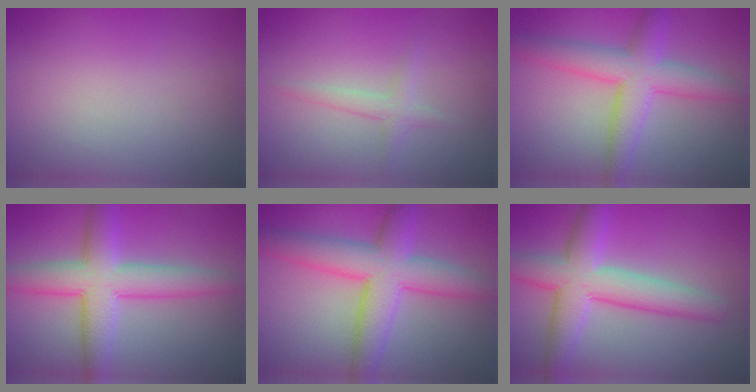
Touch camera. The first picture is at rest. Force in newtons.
{"total": 1.7, "press": 1.7, "slide": 0.1}
{"total": 5.5, "press": 5.5, "slide": 0.0}
{"total": 6.4, "press": 6.4, "slide": 0.1}
{"total": 7.2, "press": 7.2, "slide": 0.1}
{"total": 6.5, "press": 6.5, "slide": 0.2}